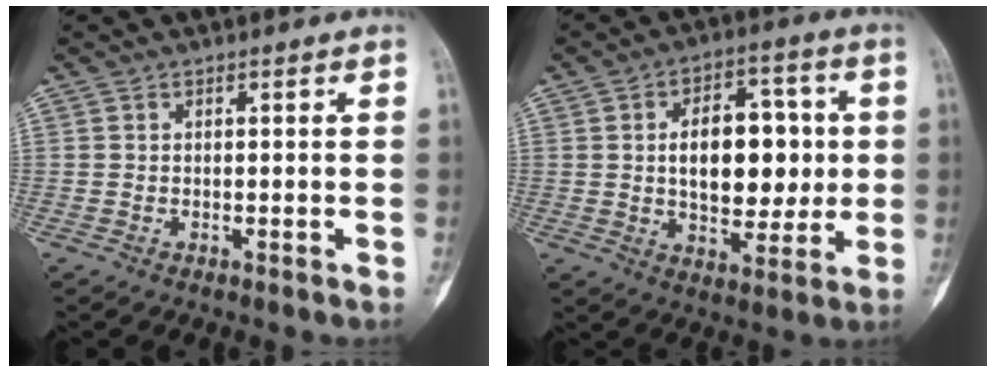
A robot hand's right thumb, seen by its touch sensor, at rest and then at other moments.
{"total": 15.1, "force": [1.2, 8.8, 12.2], "torque": [-0.137, 0.009, 0.019]}